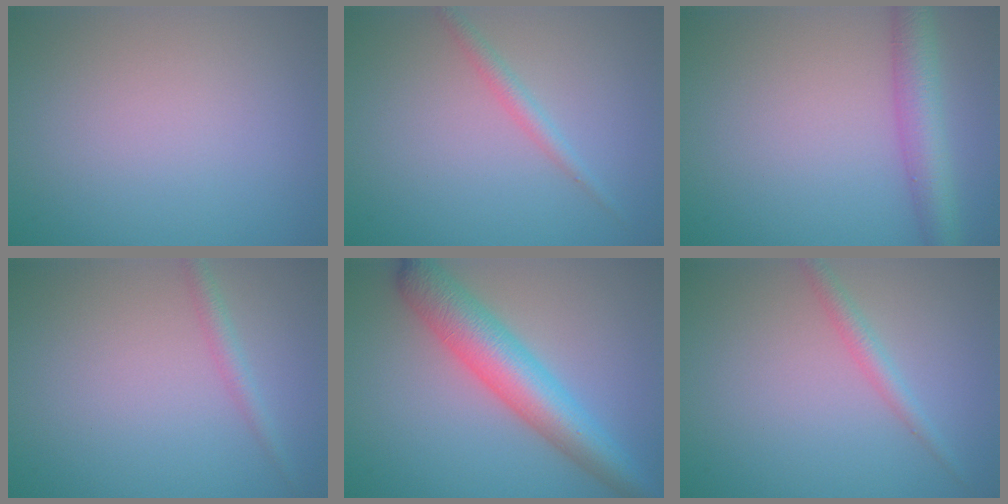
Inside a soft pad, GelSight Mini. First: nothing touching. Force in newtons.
{"total": 1.5, "press": 1.5, "slide": 0.1}
{"total": 4.7, "press": 4.6, "slide": 0.2}
{"total": 1.6, "press": 1.6, "slide": 0.1}
{"total": 7.1, "press": 7.1, "slide": 0.1}
{"total": 1.8, "press": 1.8, "slide": 0.1}